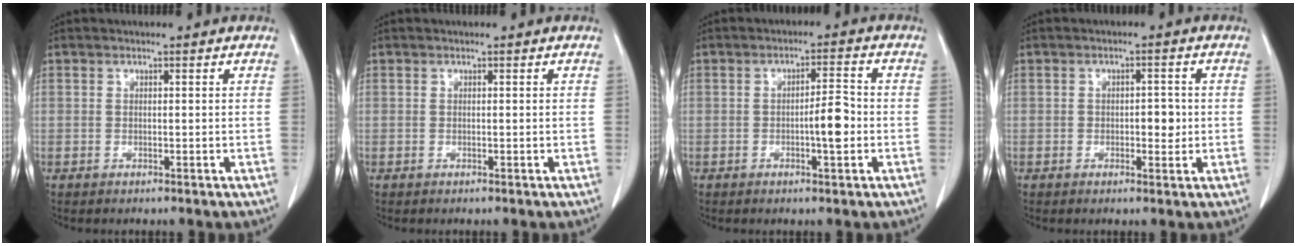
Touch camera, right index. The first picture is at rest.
{"total": 0.0}
{"total": 4.7, "force": [-1.0, 0.7, 4.5], "torque": [-0.071, 0.004, -0.014]}
{"total": 2.9, "force": [-0.2, 1.4, 2.5], "torque": [-0.031, 0.002, -0.001]}